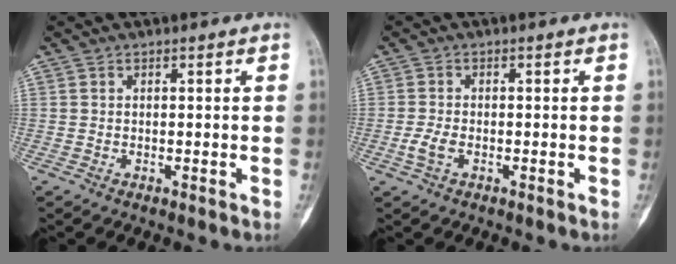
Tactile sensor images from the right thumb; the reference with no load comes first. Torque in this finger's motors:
{"motor_torque": [0.03, 0.19, 0.20, -0.29, 0.10]}